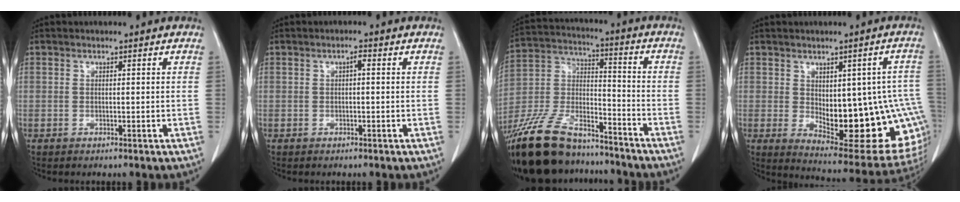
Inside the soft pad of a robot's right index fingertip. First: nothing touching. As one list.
[{"total": 1.0, "force": [0.1, 0.2, 1.0], "torque": [-0.017, 0.004, 0.001]}, {"total": 19.9, "force": [-16.6, 7.0, 8.4], "torque": [-0.197, 0.005, -0.297]}, {"total": 20.2, "force": [-2.4, 7.7, 18.5], "torque": [-0.171, 0.009, -0.001]}]